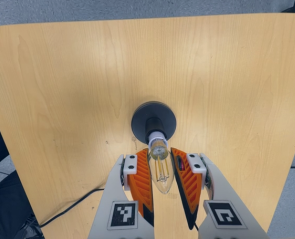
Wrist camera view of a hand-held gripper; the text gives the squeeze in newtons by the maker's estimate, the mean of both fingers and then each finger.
{"total": 11.4, "left": 10.9, "right": 11.8}